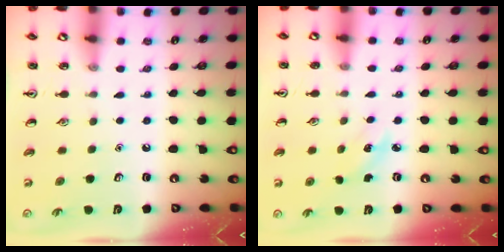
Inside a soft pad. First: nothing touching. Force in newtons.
{"total": 3.5, "press": 3.2, "slide": 1.3}